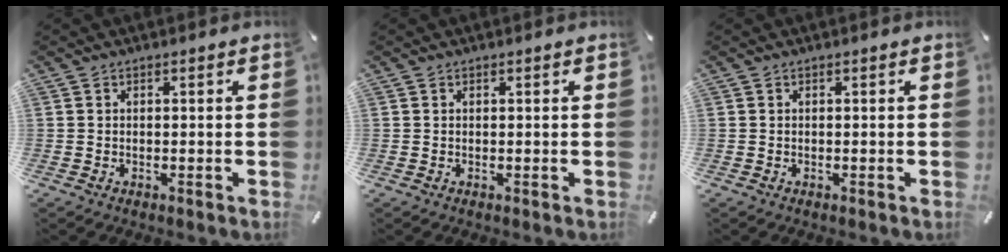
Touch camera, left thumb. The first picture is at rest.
{"total": 0.0}
{"total": 0.0}